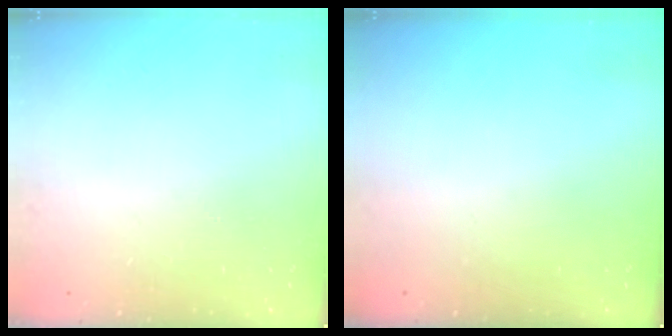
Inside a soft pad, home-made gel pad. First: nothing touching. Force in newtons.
{"total": 0.0}